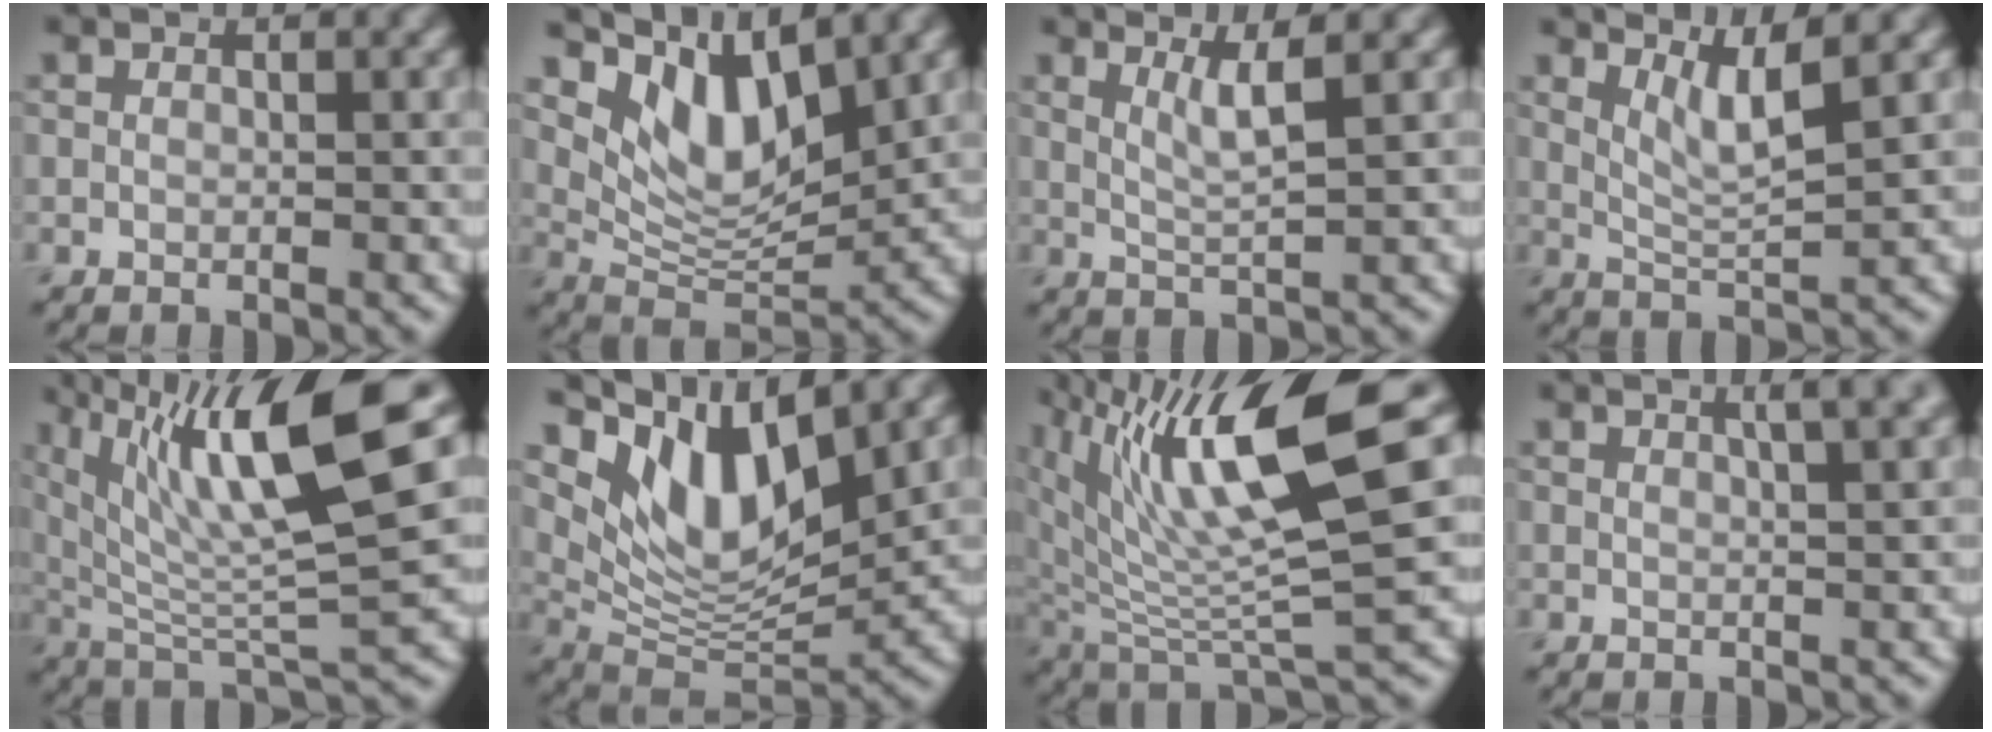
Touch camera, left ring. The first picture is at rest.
{"total": 6.9, "force": [4.3, 2.9, 4.6], "torque": [-0.083, -0.009, 0.077]}
{"total": 2.7, "force": [1.2, 0.4, 2.4], "torque": [-0.041, -0.003, 0.028]}
{"total": 3.5, "force": [2.0, 0.5, 2.8], "torque": [-0.052, -0.007, 0.043]}
{"total": 11.6, "force": [4.9, 2.4, 10.2], "torque": [-0.172, 0.003, 0.092]}
{"total": 9.1, "force": [5.2, 3.7, 6.5], "torque": [-0.115, -0.011, 0.098]}
{"total": 11.6, "force": [5.0, 2.7, 10.1], "torque": [-0.181, 0.002, 0.096]}
{"total": 3.8, "force": [2.0, 1.3, 3.0], "torque": [-0.014, 0.015, 0.007]}